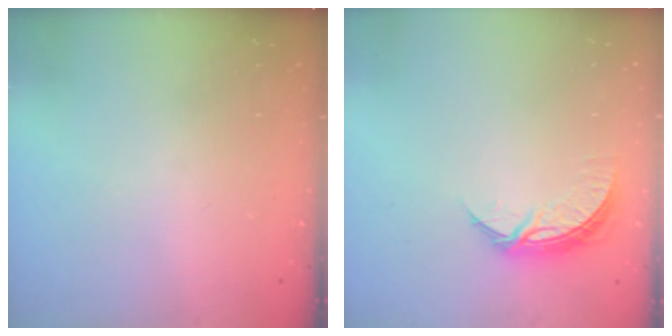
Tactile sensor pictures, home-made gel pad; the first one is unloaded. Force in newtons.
{"total": 6.8, "press": 6.8, "slide": 0.3}